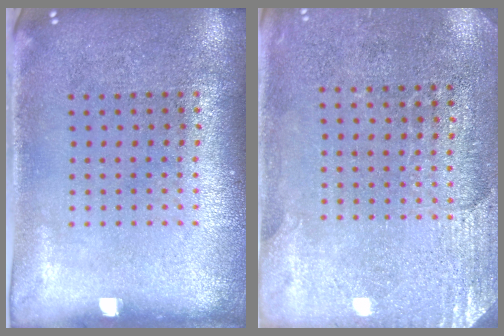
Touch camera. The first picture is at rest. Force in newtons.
{"total": 2.7, "press": 2.5, "slide": 1.1}